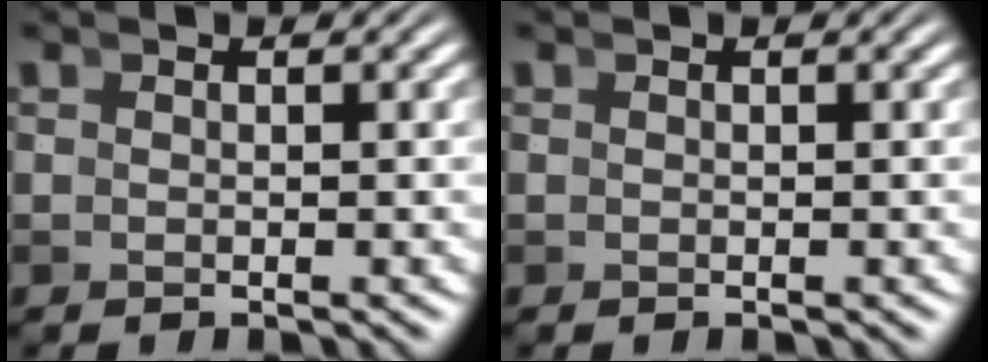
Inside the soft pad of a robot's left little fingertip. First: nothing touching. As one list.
[{"total": 0.0}]